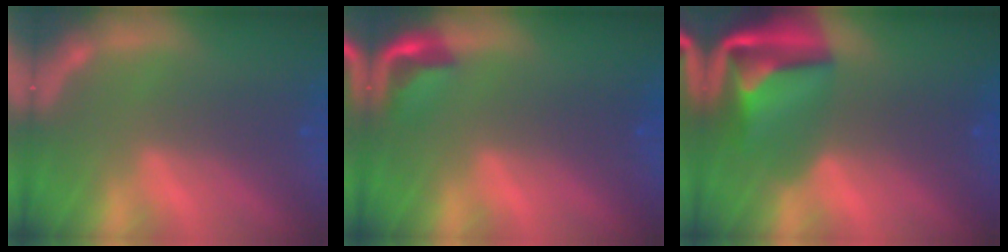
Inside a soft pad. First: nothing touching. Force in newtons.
{"total": 2.9}
{"total": 10.1}